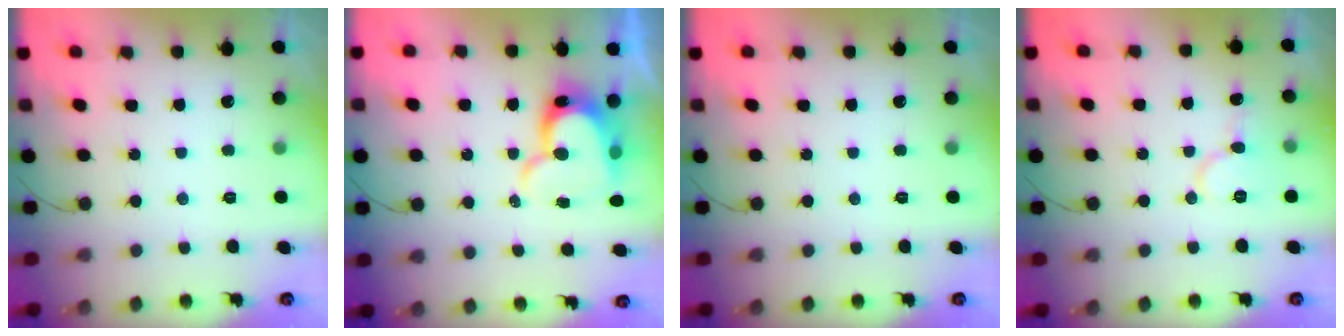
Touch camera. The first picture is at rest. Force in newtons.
{"total": 12.7, "press": 12.6, "slide": 1.4}
{"total": 0.0}
{"total": 8.8, "press": 8.7, "slide": 0.7}